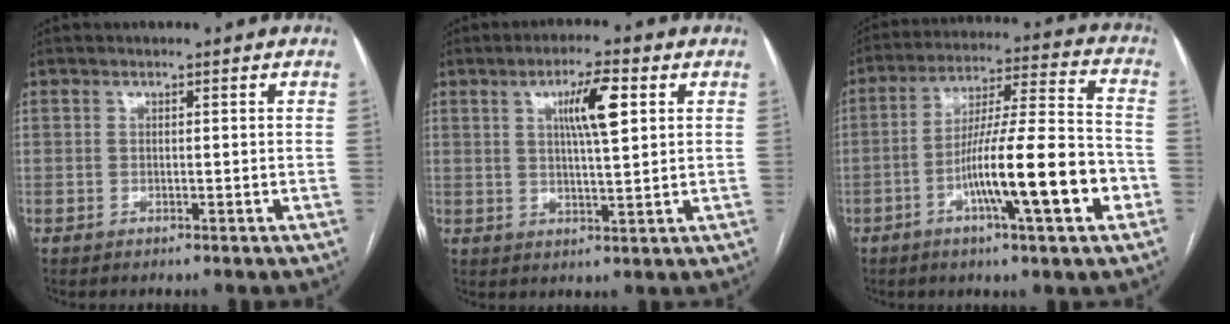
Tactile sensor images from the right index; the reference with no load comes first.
{"total": 7.0, "force": [2.5, 0.9, 6.5], "torque": [-0.115, 0.007, 0.042]}
{"total": 16.4, "force": [-5.7, 1.1, 15.4], "torque": [-0.256, 0.002, -0.093]}